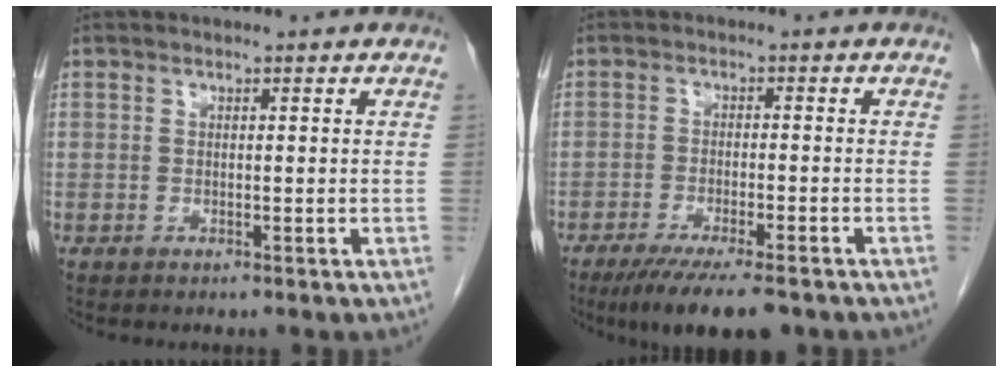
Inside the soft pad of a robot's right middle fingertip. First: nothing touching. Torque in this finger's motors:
{"motor_torque": [0.23, -0.22, 0.12, 0.06]}